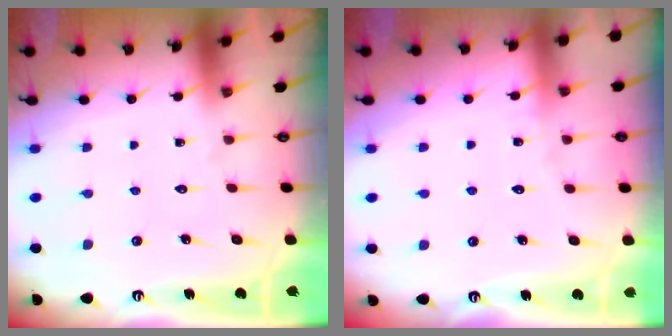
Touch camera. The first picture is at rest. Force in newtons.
{"total": 2.5, "press": 2.5, "slide": 0.3}